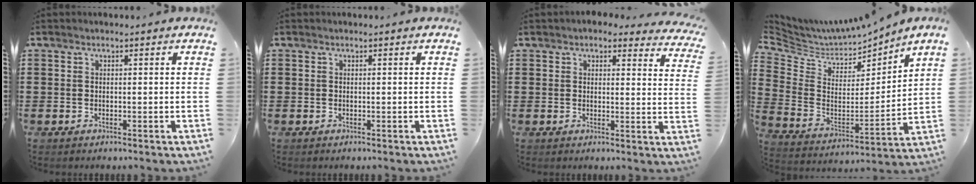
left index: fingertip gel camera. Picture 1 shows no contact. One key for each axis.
{"total": 0.0}
{"total": 3.3, "fx": 3.0, "fy": 0.8, "fz": 1.0, "tx": -0.016, "ty": -0.014, "tz": 0.052}
{"total": 5.4, "fx": 5.1, "fy": 1.8, "fz": 0.7, "tx": -0.051, "ty": -0.044, "tz": 0.086}